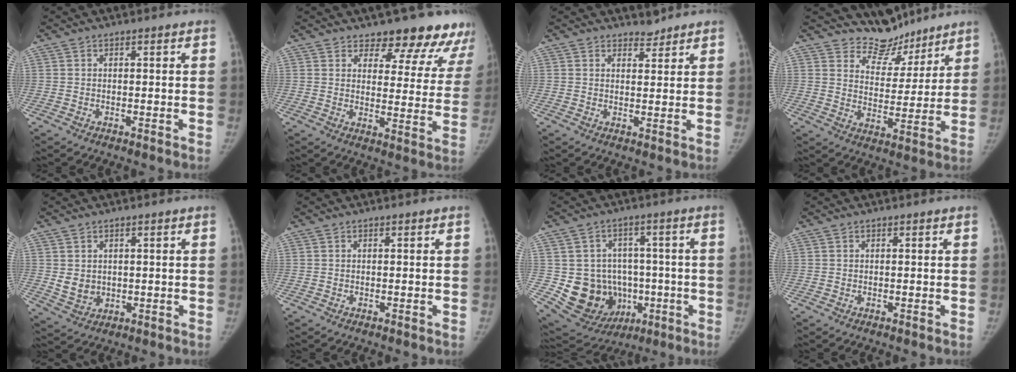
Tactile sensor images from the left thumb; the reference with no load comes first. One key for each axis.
{"total": 15.2, "fx": 13.3, "fy": 6.0, "fz": 4.3, "tx": 0.013, "ty": -0.088, "tz": 0.142}
{"total": 2.2, "fx": 2.0, "fy": 1.0, "fz": 0.0, "tx": 0.015, "ty": -0.017, "tz": 0.028}
{"total": 9.1, "fx": 8.2, "fy": 4.0, "fz": 0.2, "tx": 0.031, "ty": -0.071, "tz": 0.138}
{"total": 4.3, "fx": 0.7, "fy": 3.6, "fz": 2.1, "tx": -0.025, "ty": -0.012, "tz": 0.026}
{"total": 0.0}
{"total": 16.7, "fx": -2.5, "fy": 14.4, "fz": 8.1, "tx": -0.102, "ty": 0.022, "tz": -0.006}
{"total": 0.0}